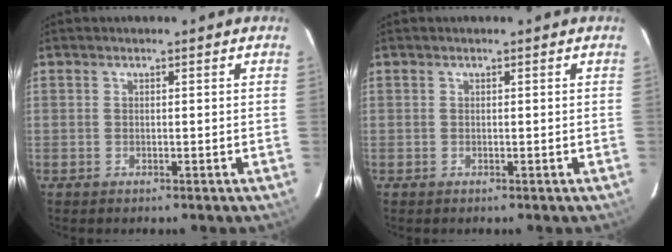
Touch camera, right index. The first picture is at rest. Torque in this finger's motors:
{"motor_torque": [0.17, 0.11, 0.00, 0.00]}